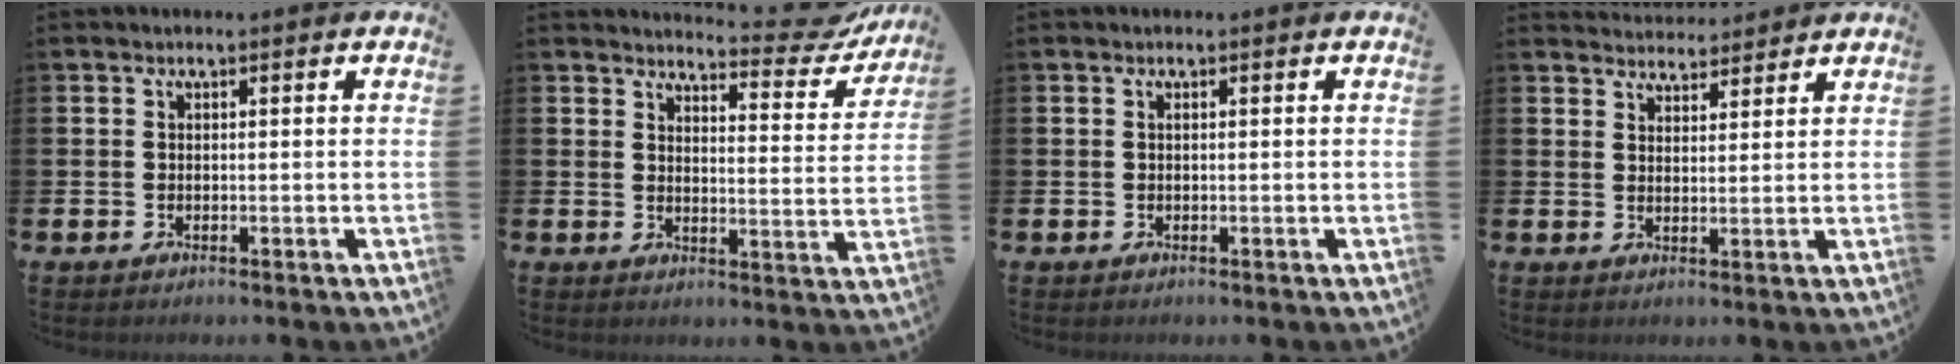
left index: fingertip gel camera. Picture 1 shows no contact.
{"total": 5.2, "force": [5.0, 0.8, 1.3], "torque": [-0.011, -0.041, 0.078]}
{"total": 0.0}
{"total": 3.7, "force": [3.6, 0.7, -0.3], "torque": [-0.002, -0.017, 0.067]}